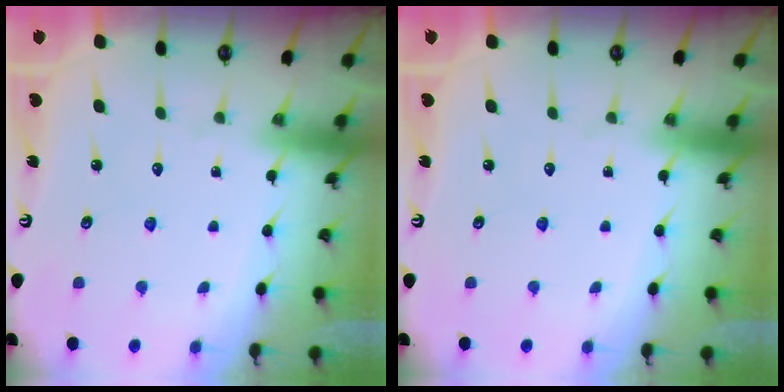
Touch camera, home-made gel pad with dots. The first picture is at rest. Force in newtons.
{"total": 0.0}